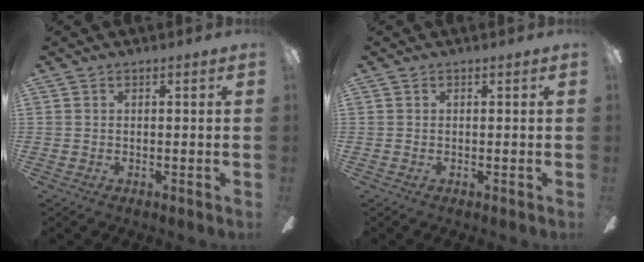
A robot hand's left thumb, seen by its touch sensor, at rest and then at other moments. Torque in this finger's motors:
{"motor_torque": [-0.17, 0.01, 0.09, -0.02, 0.00]}